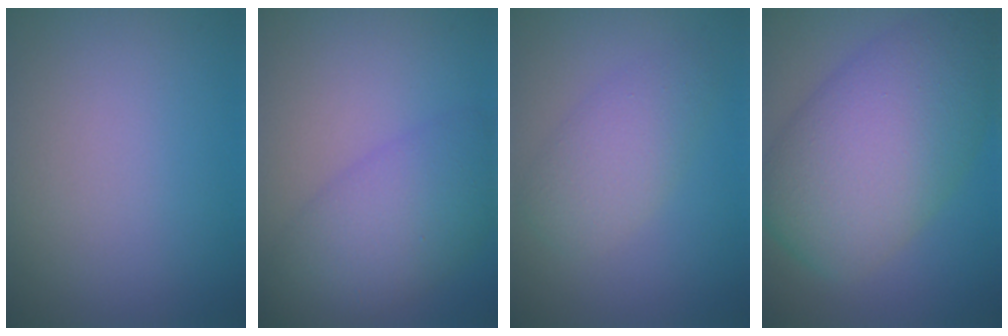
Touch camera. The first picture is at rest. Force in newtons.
{"total": 6.2, "press": 6.2, "slide": 0.2}
{"total": 3.3, "press": 3.3, "slide": 0.1}
{"total": 11.5, "press": 11.5, "slide": 0.7}